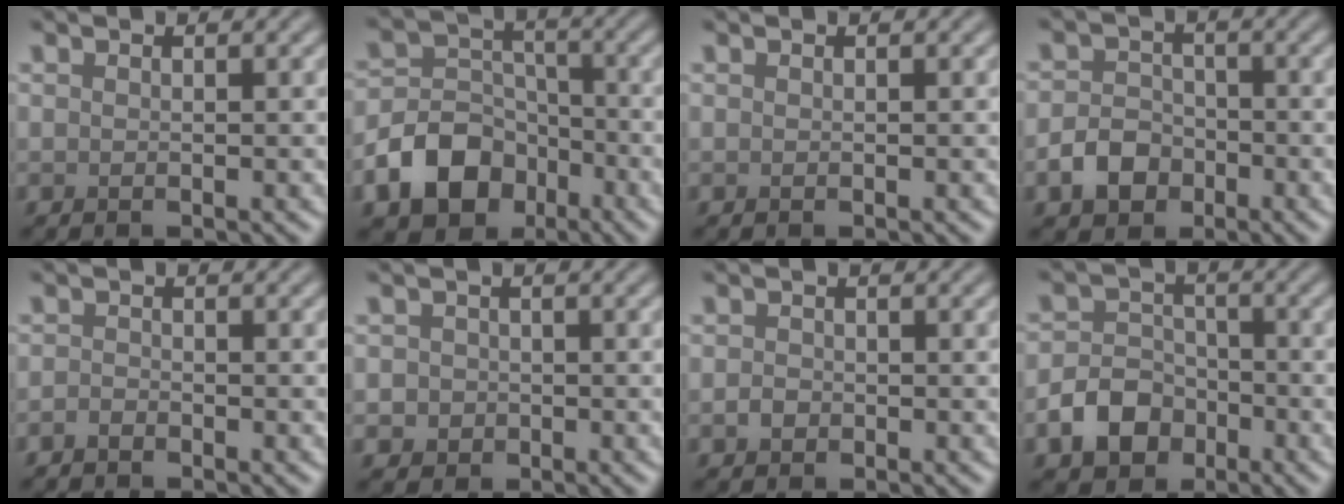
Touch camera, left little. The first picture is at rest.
{"total": 7.7, "force": [-4.1, 5.7, 3.3], "torque": [-0.049, 0.003, -0.087]}
{"total": 0.0}
{"total": 3.5, "force": [-1.7, 2.6, 1.6], "torque": [-0.029, 0.001, -0.034]}
{"total": 0.9, "force": [-0.8, 0.4, 0.4], "torque": [-0.006, -0.001, -0.017]}
{"total": 2.1, "force": [-0.4, 2.0, 0.5], "torque": [0.009, 0.001, -0.011]}
{"total": 1.0, "force": [-0.4, 0.8, 0.4], "torque": [-0.008, -0.001, -0.009]}
{"total": 4.7, "force": [-2.4, 3.5, 2.1], "torque": [-0.036, 0.000, -0.049]}